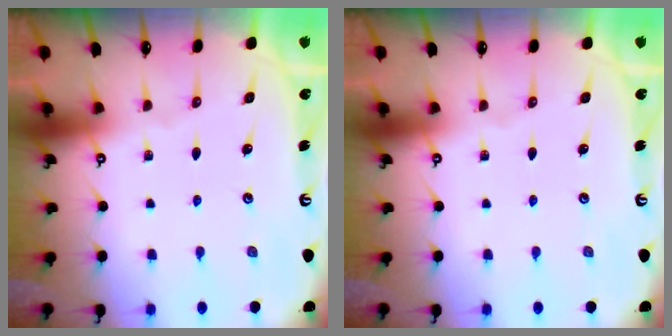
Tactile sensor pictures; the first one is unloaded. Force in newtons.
{"total": 0.0}